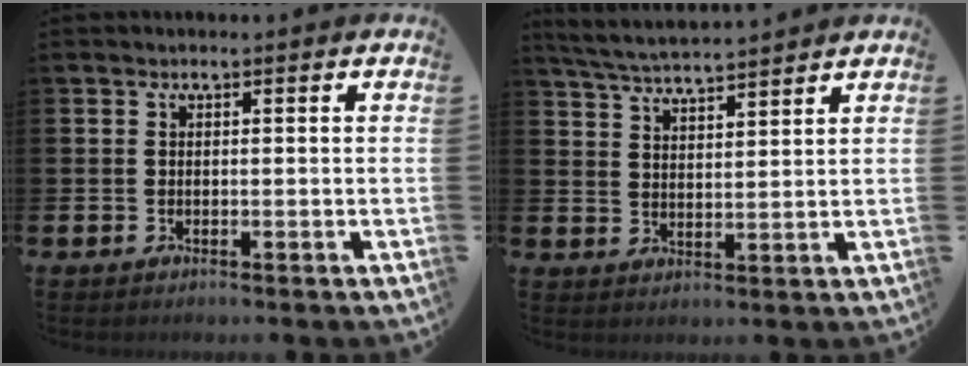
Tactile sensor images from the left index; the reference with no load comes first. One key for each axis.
{"total": 4.7, "fx": 4.6, "fy": -0.1, "fz": 0.7, "tx": -0.032, "ty": -0.028, "tz": 0.082}